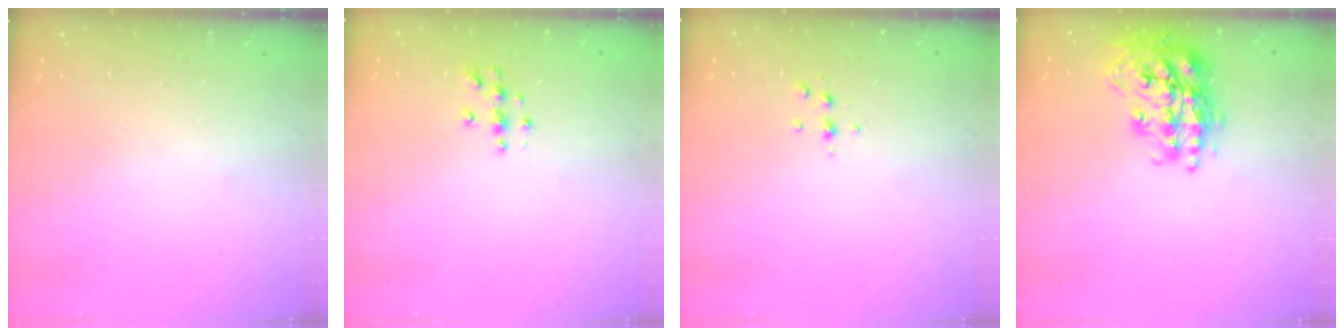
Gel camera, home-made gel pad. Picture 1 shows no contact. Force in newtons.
{"total": 3.8, "press": 3.8, "slide": 0.4}
{"total": 5.3, "press": 5.2, "slide": 1.0}
{"total": 20.1, "press": 20.1, "slide": 1.4}